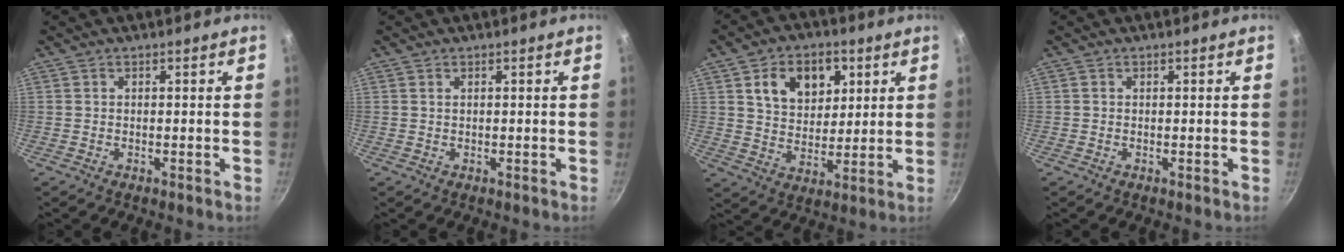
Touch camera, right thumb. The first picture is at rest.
{"total": 0.5, "force": [0.3, 0.3, 0.4], "torque": [-0.007, 0.001, 0.006]}
{"total": 12.3, "force": [4.6, 8.7, 7.3], "torque": [-0.082, -0.014, 0.075]}
{"total": 0.0}